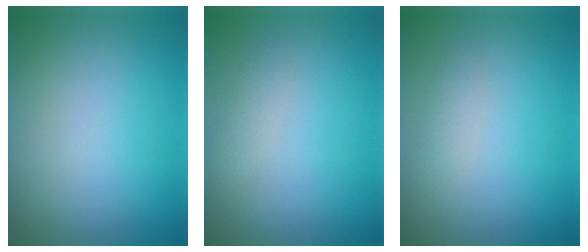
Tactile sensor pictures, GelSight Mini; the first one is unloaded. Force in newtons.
{"total": 1.0, "press": 1.0, "slide": 0.0}
{"total": 1.1, "press": 1.1, "slide": 0.0}